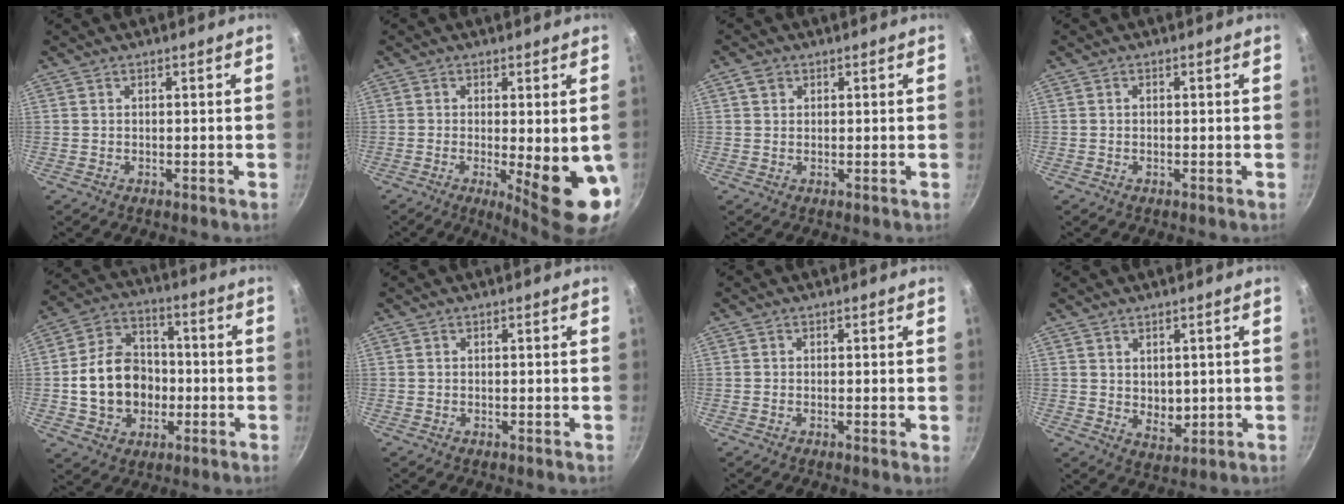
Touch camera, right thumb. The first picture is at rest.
{"total": 15.3, "force": [-3.4, 3.6, 14.5], "torque": [-0.182, -0.013, -0.036]}
{"total": 1.8, "force": [0.7, 1.5, 0.7], "torque": [-0.009, 0.000, 0.011]}
{"total": 0.5, "force": [-0.1, 0.4, 0.3], "torque": [-0.004, 0.004, -0.002]}
{"total": 14.9, "force": [-1.8, 11.9, 8.8], "torque": [-0.126, 0.036, -0.027]}
{"total": 0.0}
{"total": 0.7, "force": [-0.1, 0.1, 0.7], "torque": [-0.010, -0.002, -0.005]}
{"total": 4.2, "force": [1.2, 3.0, 2.7], "torque": [-0.028, -0.015, 0.030]}